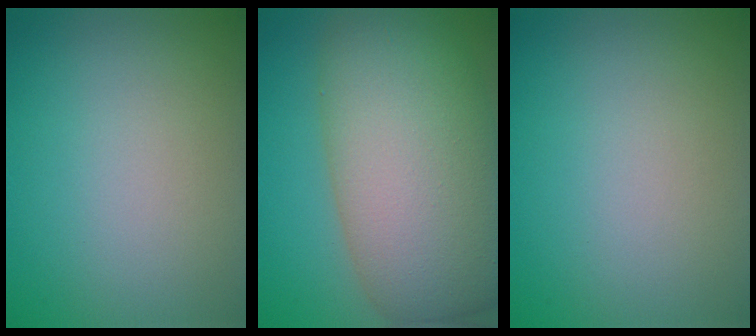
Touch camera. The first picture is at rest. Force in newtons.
{"total": 13.6, "press": 13.6, "slide": 0.7}
{"total": 0.0}